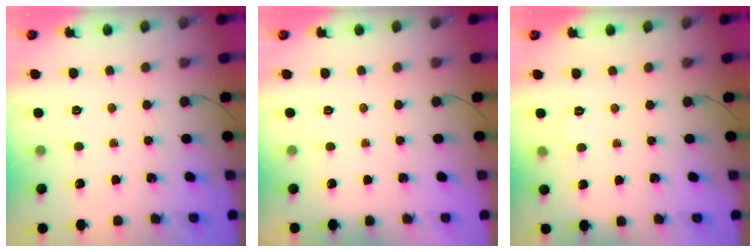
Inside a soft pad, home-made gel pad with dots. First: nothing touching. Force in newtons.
{"total": 1.8, "press": 1.7, "slide": 0.3}
{"total": 2.0, "press": 1.7, "slide": 1.0}